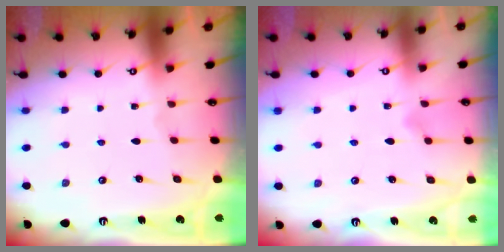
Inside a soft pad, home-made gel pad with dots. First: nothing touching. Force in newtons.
{"total": 6.6, "press": 6.6, "slide": 0.3}